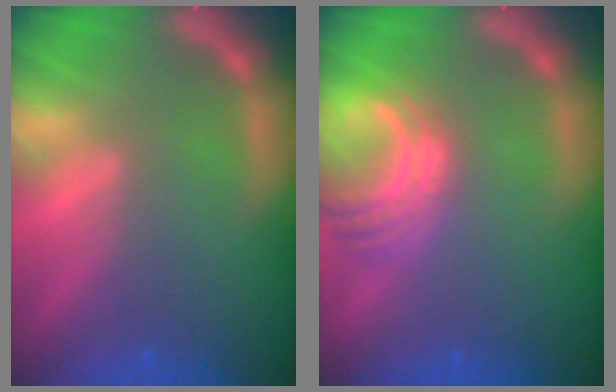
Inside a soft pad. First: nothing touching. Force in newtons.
{"total": 5.5}